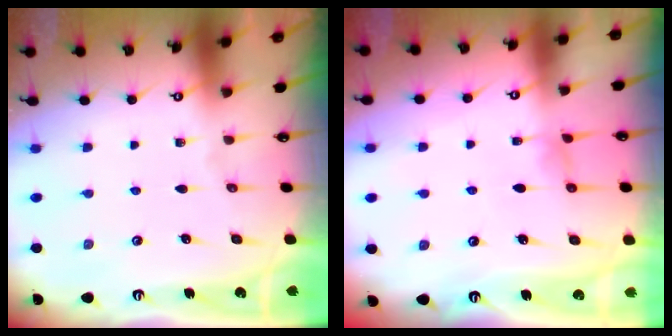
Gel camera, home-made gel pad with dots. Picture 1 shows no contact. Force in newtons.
{"total": 0.5, "press": 0.4, "slide": 0.4}